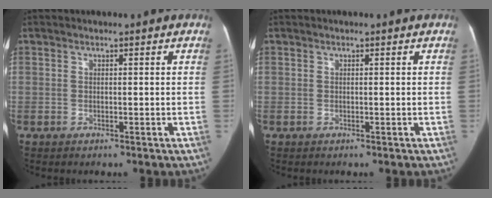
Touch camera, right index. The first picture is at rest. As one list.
[{"total": 0.0}]